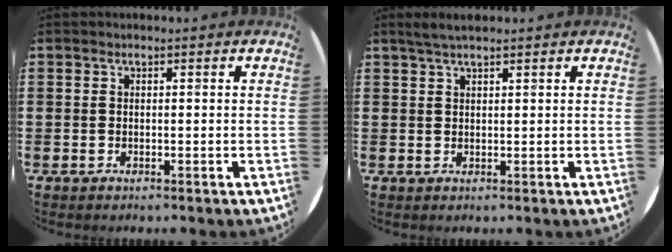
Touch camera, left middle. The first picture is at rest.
{"total": 2.0, "force": [1.7, 0.2, 1.1], "torque": [-0.023, 0.003, 0.030]}